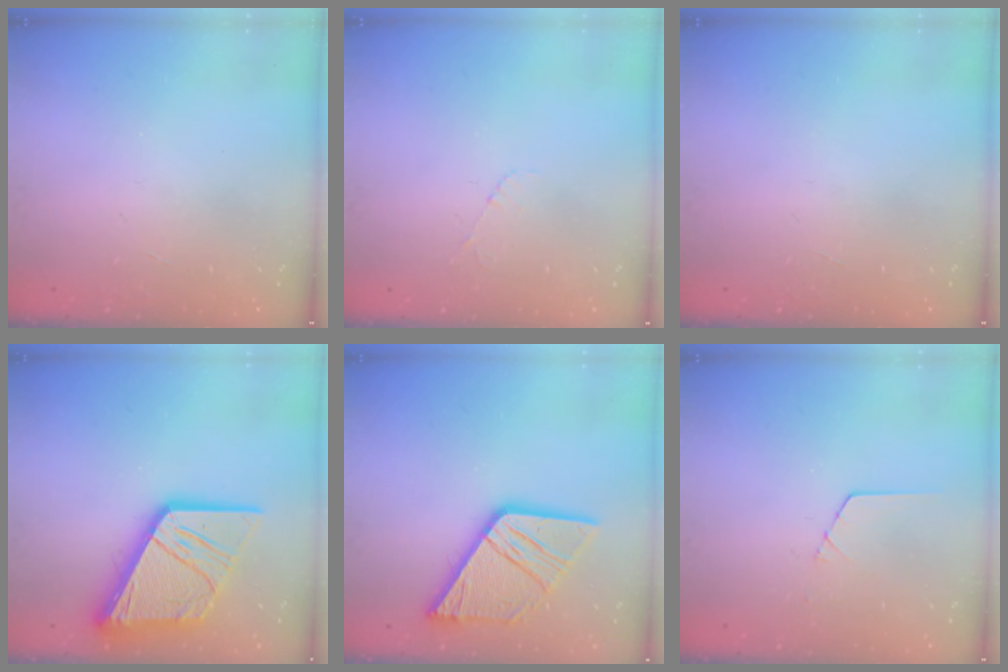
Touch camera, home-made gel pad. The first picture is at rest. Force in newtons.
{"total": 3.3, "press": 3.3, "slide": 0.4}
{"total": 0.0}
{"total": 24.2, "press": 24.0, "slide": 3.0}
{"total": 17.2, "press": 17.1, "slide": 1.9}
{"total": 1.3, "press": 1.3, "slide": 0.2}